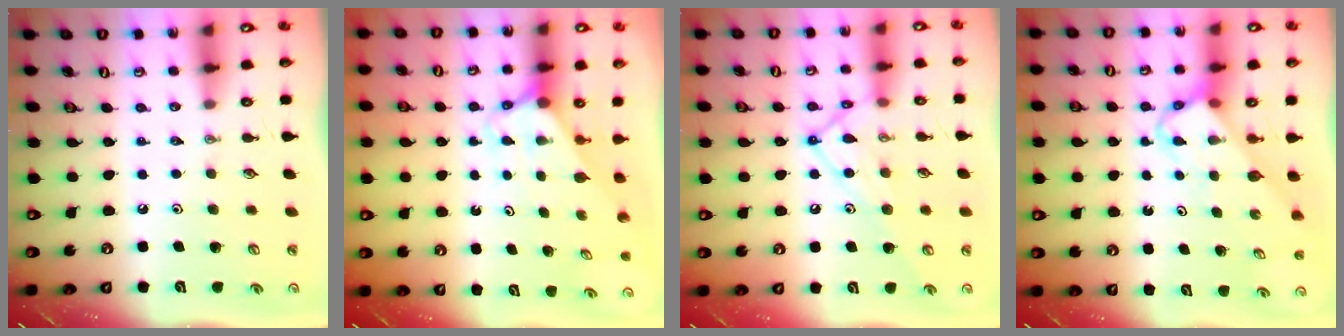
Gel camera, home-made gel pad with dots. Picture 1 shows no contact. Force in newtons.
{"total": 2.6, "press": 2.6, "slide": 0.2}
{"total": 14.0, "press": 14.0, "slide": 1.3}
{"total": 3.7, "press": 3.7, "slide": 0.1}